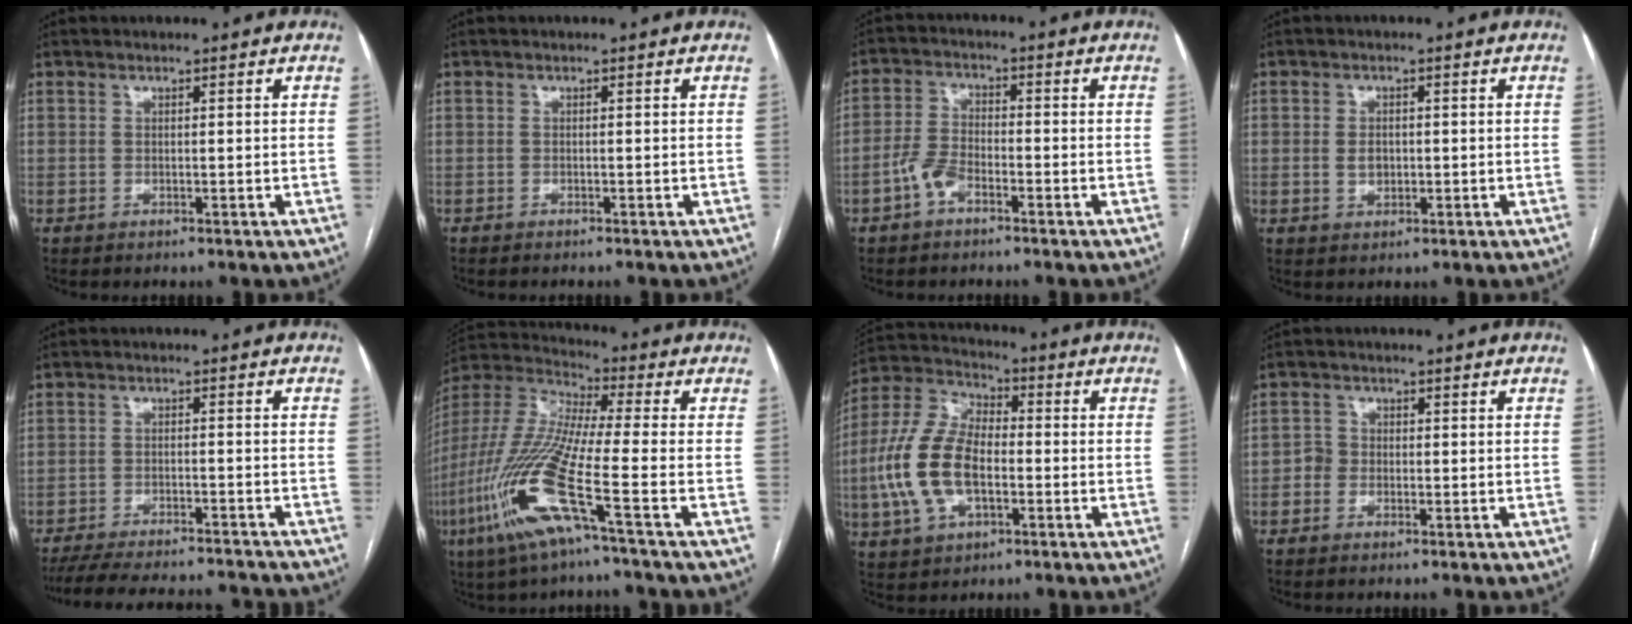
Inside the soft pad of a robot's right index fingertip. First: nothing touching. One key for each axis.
{"total": 1.4, "fx": -1.2, "fy": 0.2, "fz": 0.6, "tx": -0.008, "ty": -0.002, "tz": -0.014}
{"total": 4.4, "fx": -2.5, "fy": 2.1, "fz": 2.9, "tx": -0.068, "ty": 0.010, "tz": -0.050}
{"total": 2.6, "fx": -0.1, "fy": 1.9, "fz": 1.7, "tx": -0.030, "ty": 0.001, "tz": 0.003}
{"total": 17.9, "fx": -16.6, "fy": 2.5, "fz": 6.3, "tx": -0.131, "ty": -0.015, "tz": -0.228}
{"total": 17.1, "fx": -7.0, "fy": 0.3, "fz": 15.6, "tx": -0.349, "ty": -0.026, "tz": -0.147}
{"total": 13.9, "fx": -2.5, "fy": 7.4, "fz": 11.6, "tx": -0.272, "ty": 0.017, "tz": -0.046}
{"total": 1.7, "fx": -0.6, "fy": 1.5, "fz": 0.4, "tx": 0.002, "ty": 0.008, "tz": -0.016}